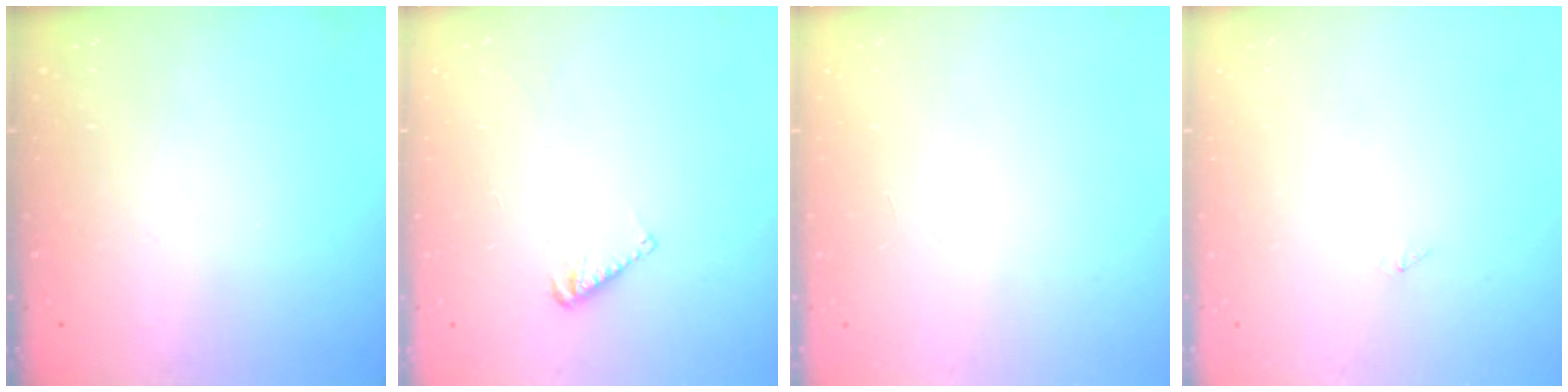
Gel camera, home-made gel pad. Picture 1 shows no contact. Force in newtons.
{"total": 3.9, "press": 3.9, "slide": 0.6}
{"total": 0.0}
{"total": 0.0}